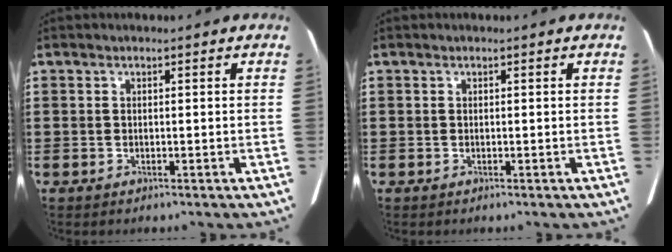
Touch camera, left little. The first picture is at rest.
{"total": 0.0}